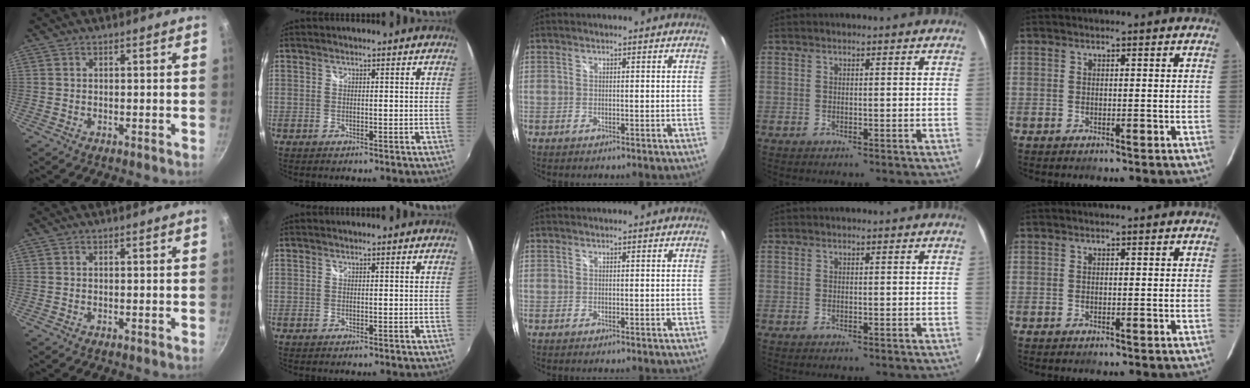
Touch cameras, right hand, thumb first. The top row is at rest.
{}